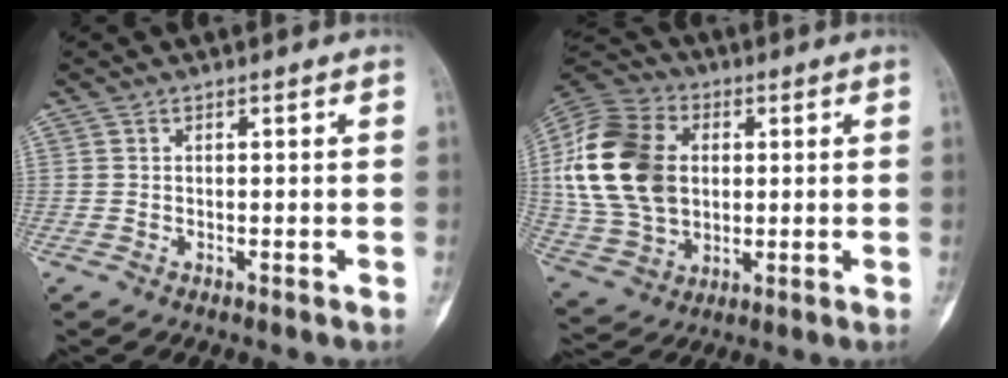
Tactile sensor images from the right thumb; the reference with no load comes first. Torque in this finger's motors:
{"motor_torque": [0.48, 0.82, 1.63, -0.30, 0.63]}